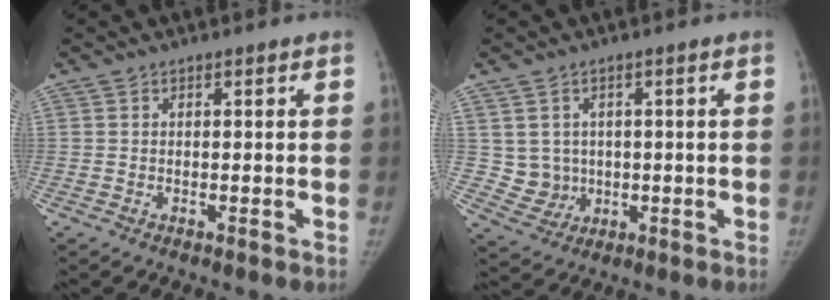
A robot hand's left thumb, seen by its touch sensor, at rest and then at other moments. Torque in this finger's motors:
{"motor_torque": [-0.34, -0.17, -0.16, 0.20, -0.08]}